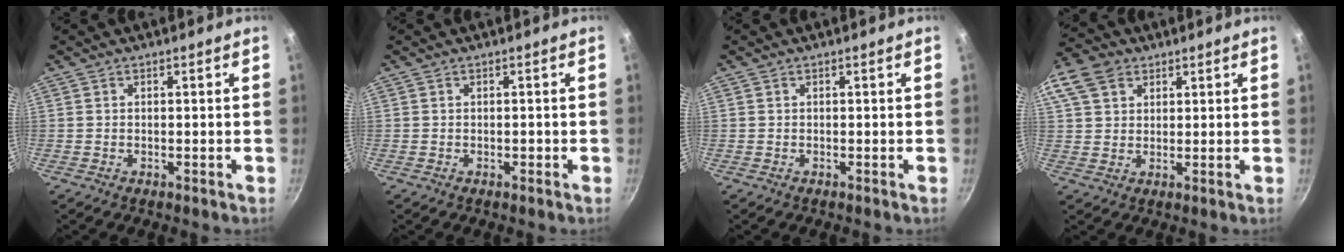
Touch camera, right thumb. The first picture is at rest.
{"total": 0.6, "force": [-0.3, 0.3, 0.4], "torque": [-0.002, 0.001, -0.004]}
{"total": 0.0}
{"total": 12.2, "force": [5.9, 8.9, 5.9], "torque": [-0.122, 0.014, 0.105]}